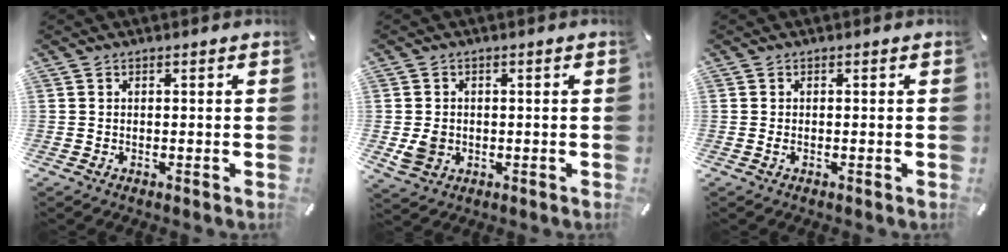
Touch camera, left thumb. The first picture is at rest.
{"total": 4.3, "force": [-0.6, 3.9, 1.9], "torque": [-0.025, -0.002, -0.012]}
{"total": 0.9, "force": [-0.3, 0.2, 0.8], "torque": [-0.017, -0.002, -0.004]}